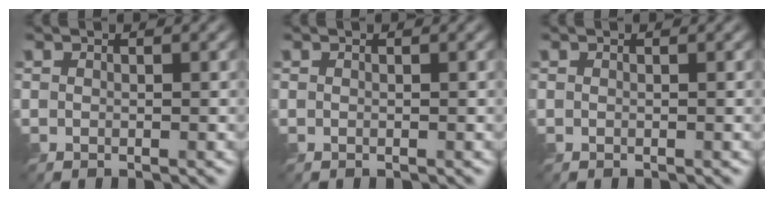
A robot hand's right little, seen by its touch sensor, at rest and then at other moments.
{"total": 0.0}
{"total": 0.0}